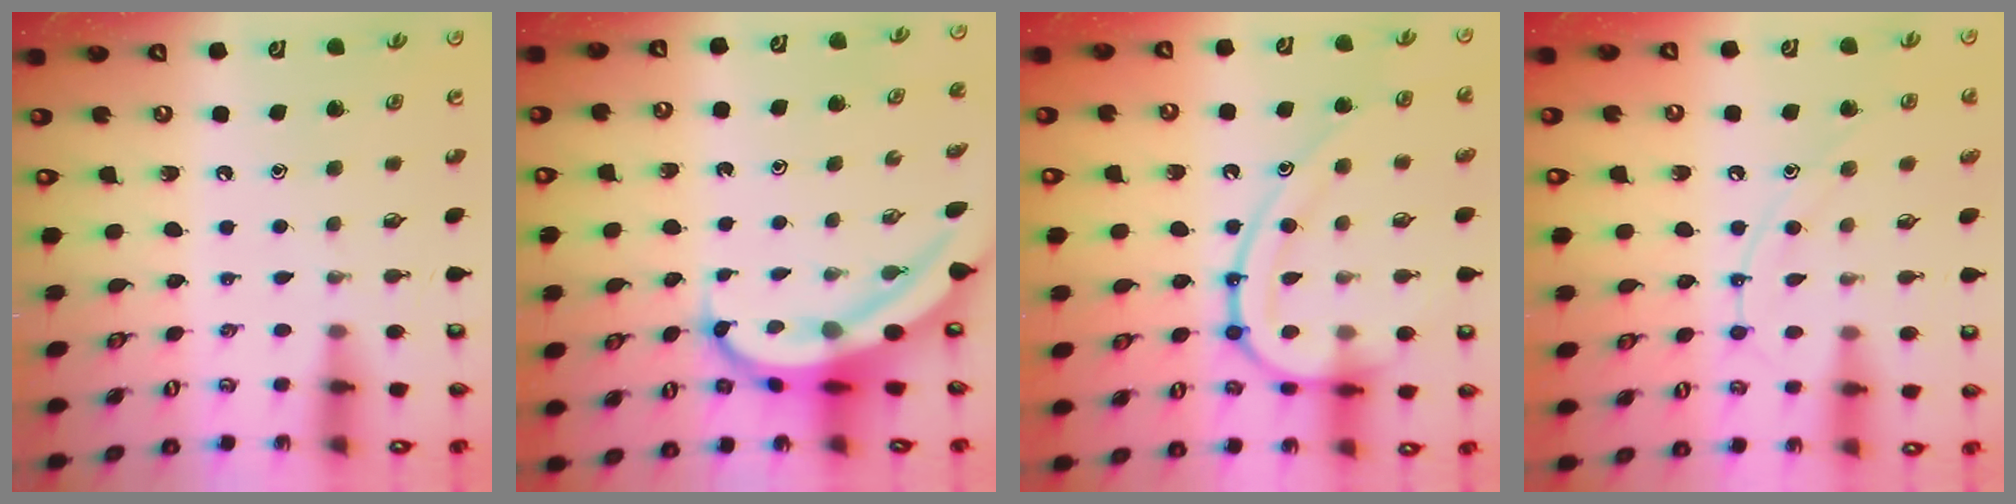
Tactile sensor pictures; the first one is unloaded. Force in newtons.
{"total": 7.6, "press": 7.5, "slide": 1.5}
{"total": 17.4, "press": 17.3, "slide": 1.5}
{"total": 9.3, "press": 9.3, "slide": 0.4}